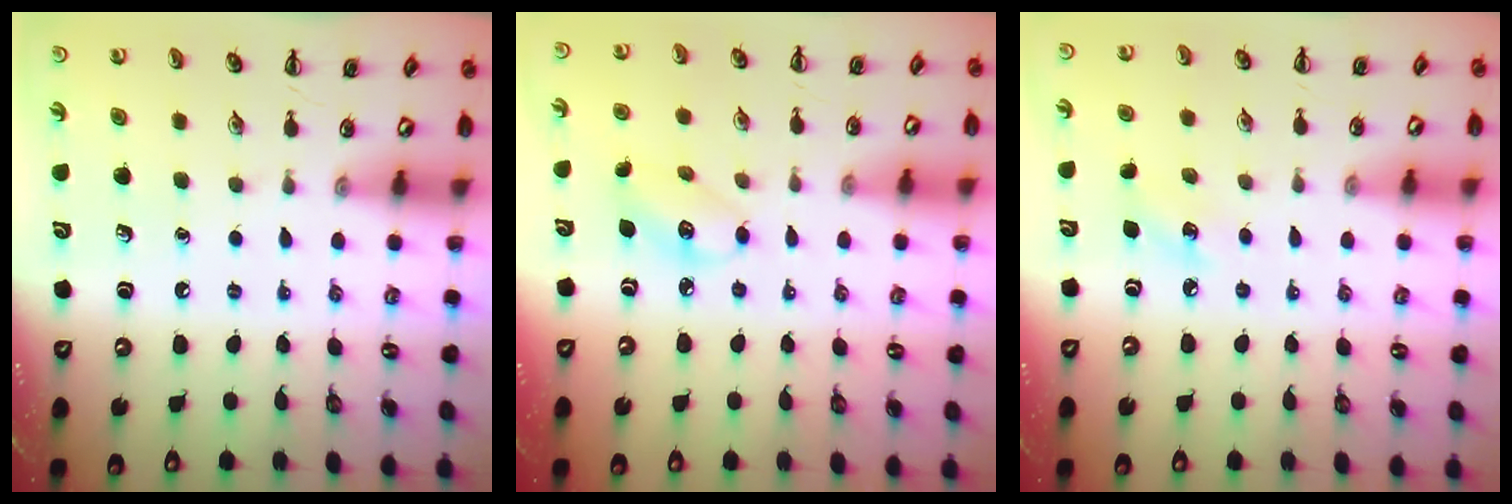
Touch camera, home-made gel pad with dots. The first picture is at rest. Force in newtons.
{"total": 5.5, "press": 5.4, "slide": 0.8}
{"total": 5.4, "press": 5.2, "slide": 1.5}